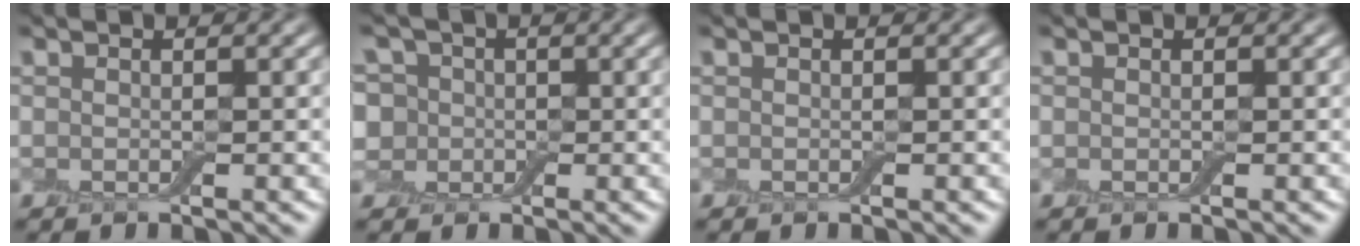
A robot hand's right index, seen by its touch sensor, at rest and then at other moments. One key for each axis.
{"total": 6.8, "fx": 2.0, "fy": 5.6, "fz": 3.3, "tx": -0.052, "ty": 0.032, "tz": -0.008}
{"total": 0.0}
{"total": 0.0}